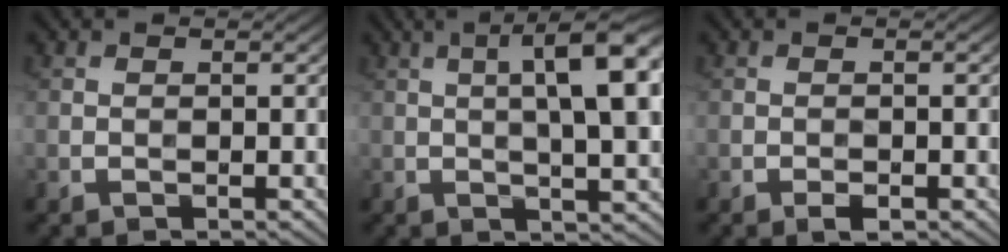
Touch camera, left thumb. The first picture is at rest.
{"total": 11.8, "force": [2.5, 3.1, 11.1], "torque": [-0.153, 0.013, 0.032]}
{"total": 1.5, "force": [-0.9, 0.6, 1.1], "torque": [-0.016, -0.002, -0.015]}